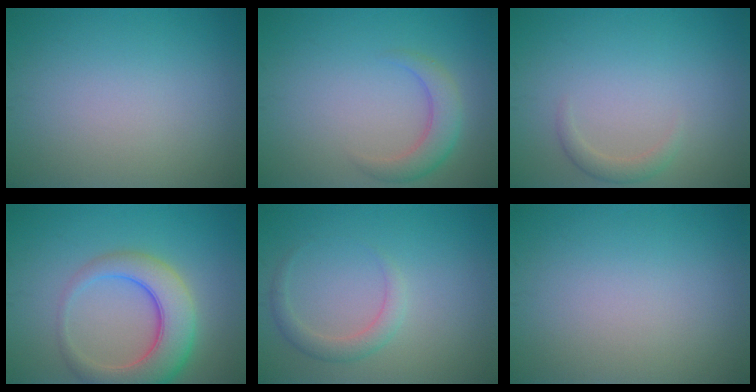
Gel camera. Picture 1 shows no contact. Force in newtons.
{"total": 2.9, "press": 2.9, "slide": 0.2}
{"total": 1.4, "press": 1.4, "slide": 0.1}
{"total": 6.9, "press": 6.9, "slide": 0.3}
{"total": 1.9, "press": 1.9, "slide": 0.1}
{"total": 0.0}